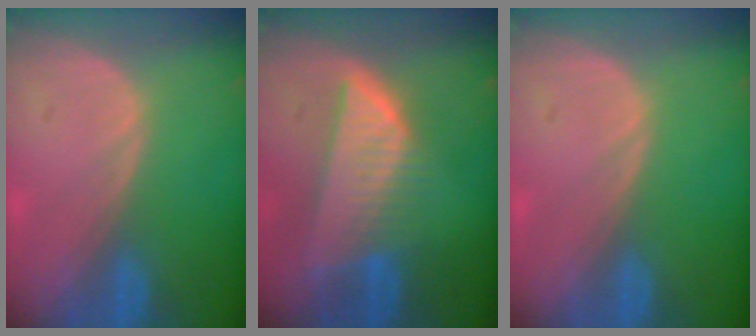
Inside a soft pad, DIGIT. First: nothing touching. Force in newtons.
{"total": 8.2, "press": 7.3, "slide": 3.9}
{"total": 0.0}